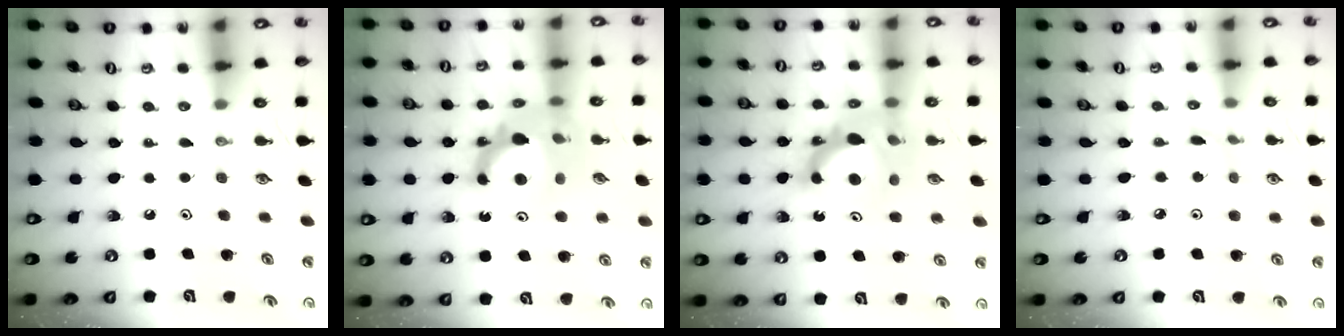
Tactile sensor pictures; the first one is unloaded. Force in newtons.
{"total": 12.8, "press": 12.6, "slide": 2.1}
{"total": 12.0, "press": 11.9, "slide": 1.0}
{"total": 1.4, "press": 1.4, "slide": 0.2}